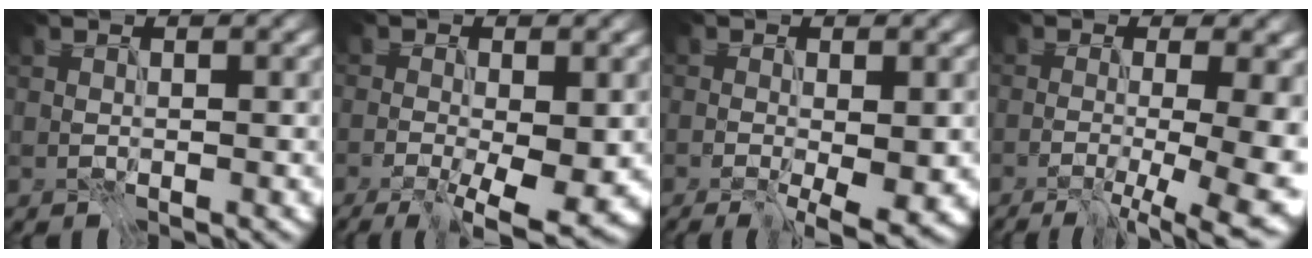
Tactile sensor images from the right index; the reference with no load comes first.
{"total": 6.2, "force": [-1.7, 1.7, 5.8], "torque": [-0.086, -0.015, -0.023]}
{"total": 4.1, "force": [-0.9, 0.9, 3.9], "torque": [-0.044, -0.008, -0.011]}
{"total": 11.6, "force": [-1.5, 4.5, 10.6], "torque": [-0.075, 0.000, -0.017]}